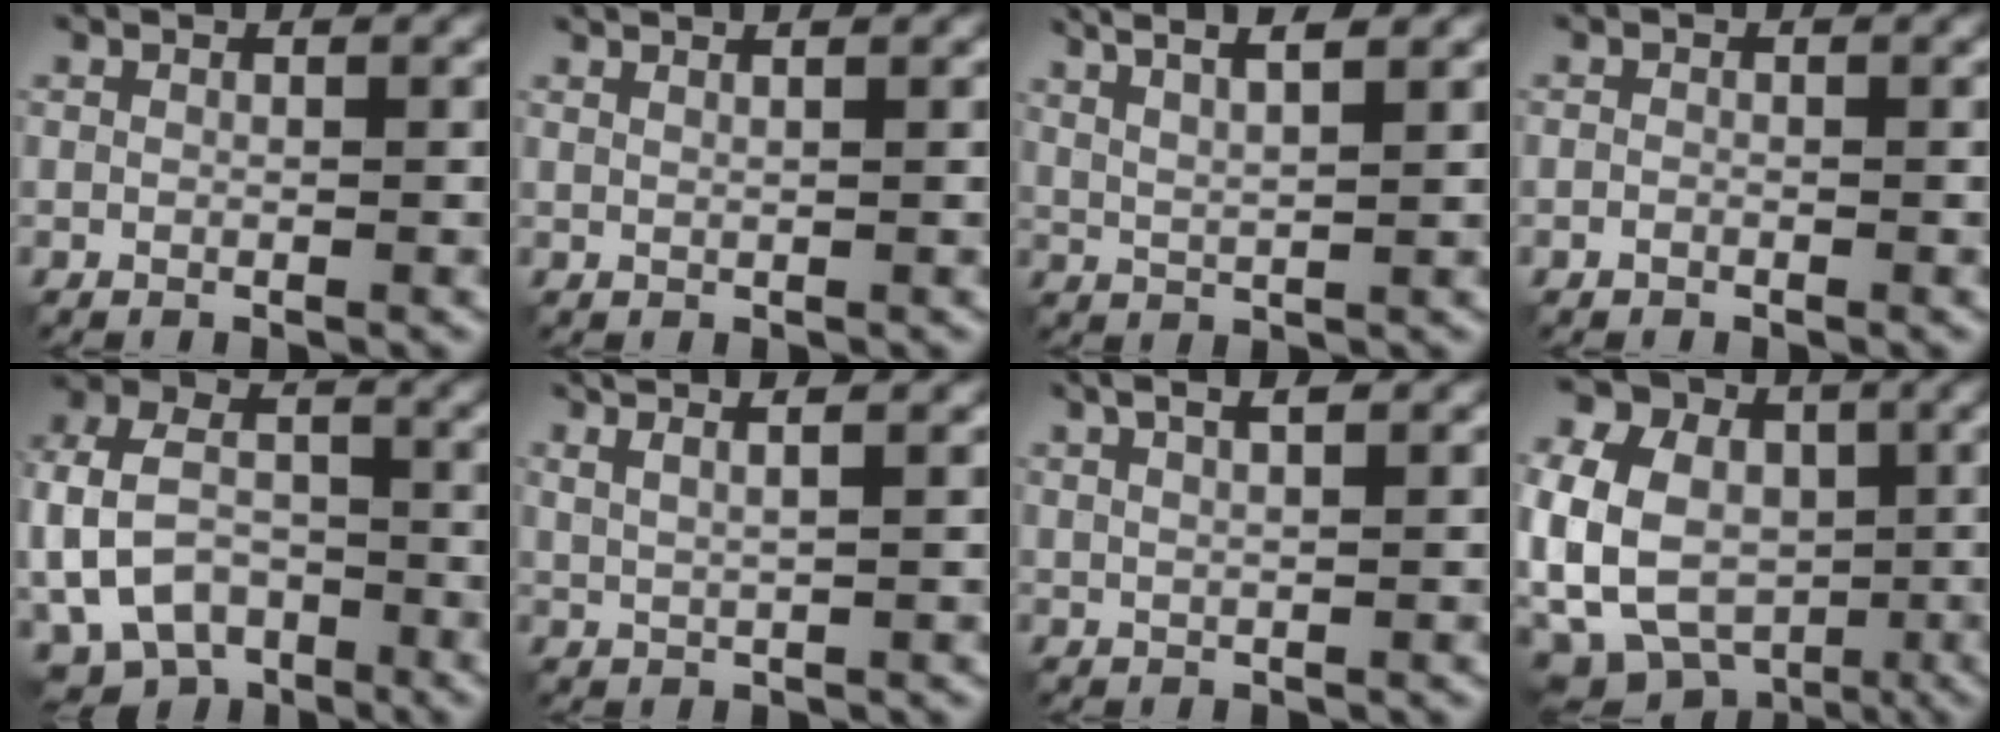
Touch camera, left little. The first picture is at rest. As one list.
[{"total": 2.1, "force": [1.5, 0.7, 1.3], "torque": [-0.006, 0.008, 0.005]}, {"total": 7.4, "force": [4.7, 2.3, 5.3], "torque": [-0.079, 0.024, 0.054]}, {"total": 0.6, "force": [-0.5, 0.4, 0.0], "torque": [0.001, -0.003, -0.008]}, {"total": 8.7, "force": [-3.2, 6.3, 5.1], "torque": [-0.107, -0.004, -0.065]}, {"total": 4.7, "force": [2.9, 1.5, 3.5], "torque": [-0.050, 0.025, 0.028]}, {"total": 5.6, "force": [3.0, 2.2, 4.1], "torque": [-0.056, 0.033, 0.025]}, {"total": 18.6, "force": [-0.4, 16.3, 9.0], "torque": [-0.231, 0.023, -0.035]}]